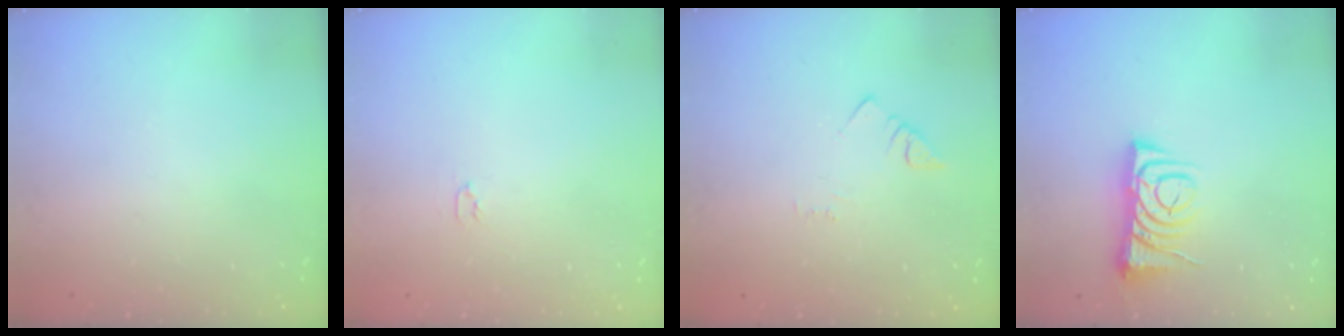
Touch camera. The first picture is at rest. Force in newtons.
{"total": 2.0, "press": 2.0, "slide": 0.3}
{"total": 1.5, "press": 1.5, "slide": 0.3}
{"total": 7.3, "press": 7.2, "slide": 0.9}